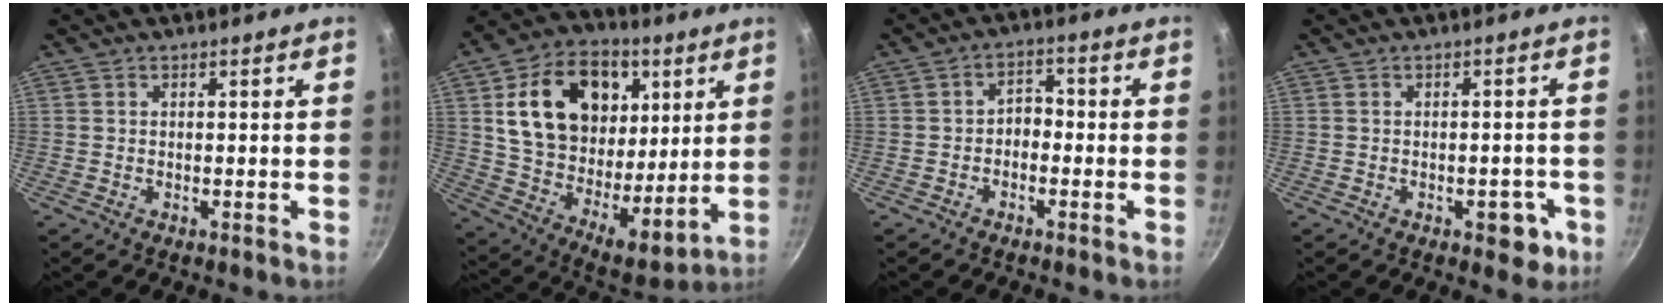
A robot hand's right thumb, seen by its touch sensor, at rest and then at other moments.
{"total": 25.7, "force": [8.4, 17.9, 16.4], "torque": [-0.239, -0.028, 0.142]}
{"total": 3.4, "force": [-1.2, 2.4, 2.1], "torque": [-0.016, 0.022, -0.026]}
{"total": 5.1, "force": [-2.1, 2.8, 3.7], "torque": [-0.022, 0.016, -0.020]}